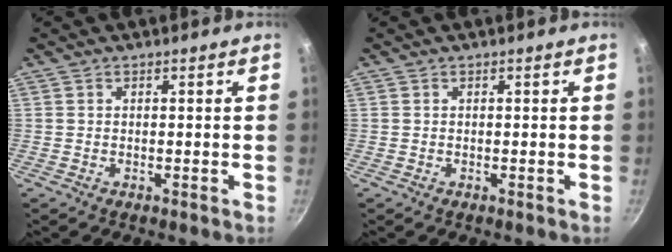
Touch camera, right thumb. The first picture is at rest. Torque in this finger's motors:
{"motor_torque": [-0.18, -0.18, 0.02, 0.02, 0.00]}